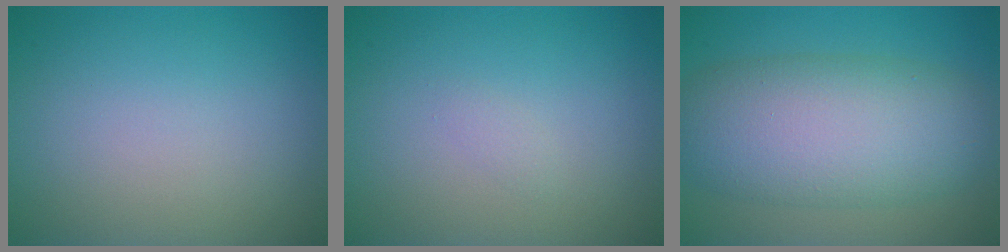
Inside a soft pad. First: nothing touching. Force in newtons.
{"total": 0.6, "press": 0.5, "slide": 0.1}
{"total": 9.5, "press": 9.5, "slide": 0.3}